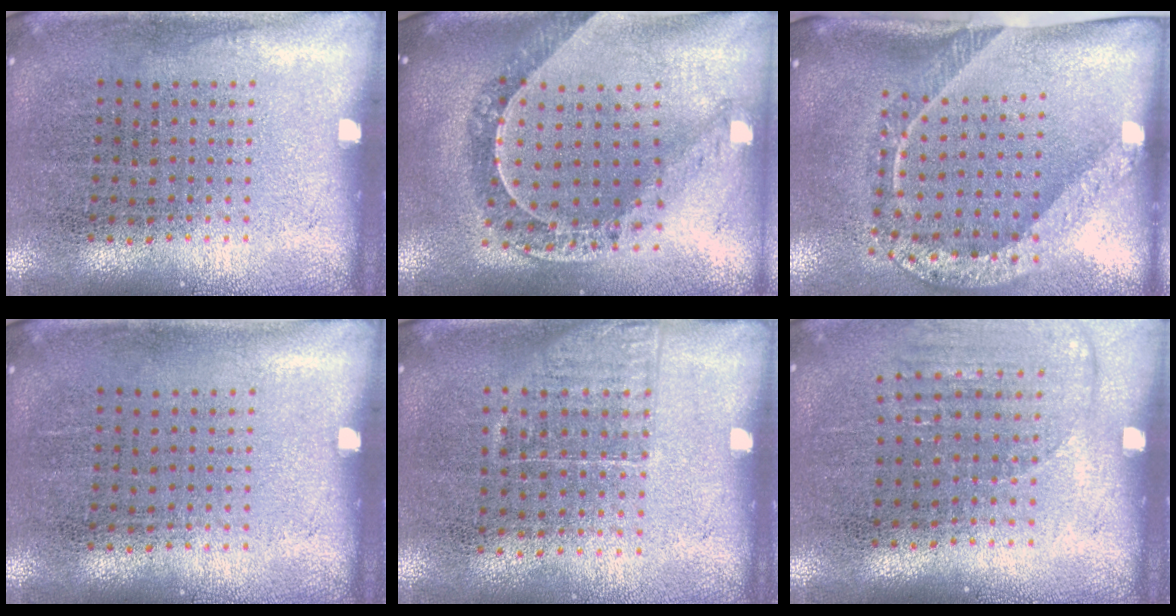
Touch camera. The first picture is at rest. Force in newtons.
{"total": 1.1, "press": 1.1, "slide": 0.2}
{"total": 2.3, "press": 1.5, "slide": 1.7}
{"total": 0.0}
{"total": 1.2, "press": 1.0, "slide": 0.7}
{"total": 1.1, "press": 1.1, "slide": 0.4}